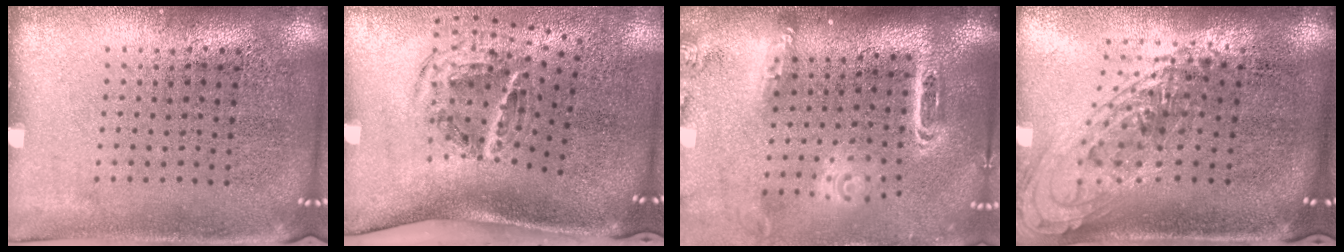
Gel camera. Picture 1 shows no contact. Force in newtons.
{"total": 2.0, "press": 1.2, "slide": 1.5}
{"total": 2.6, "press": 1.9, "slide": 1.8}
{"total": 1.3, "press": 1.2, "slide": 0.5}